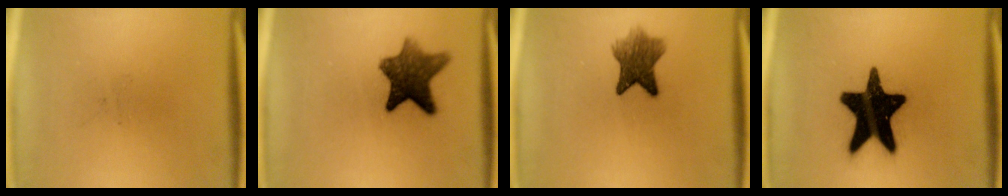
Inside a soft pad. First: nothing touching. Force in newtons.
{"total": 9.2}
{"total": 6.6}
{"total": 19.7}